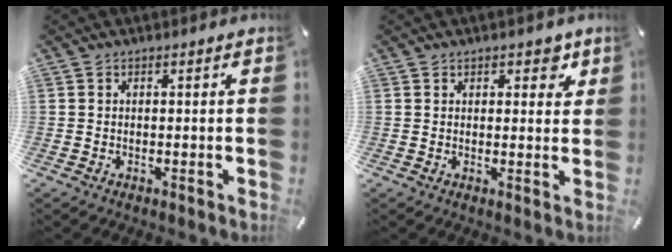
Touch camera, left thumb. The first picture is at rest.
{"total": 3.7, "force": [2.0, 2.3, 2.0], "torque": [-0.006, -0.007, 0.026]}